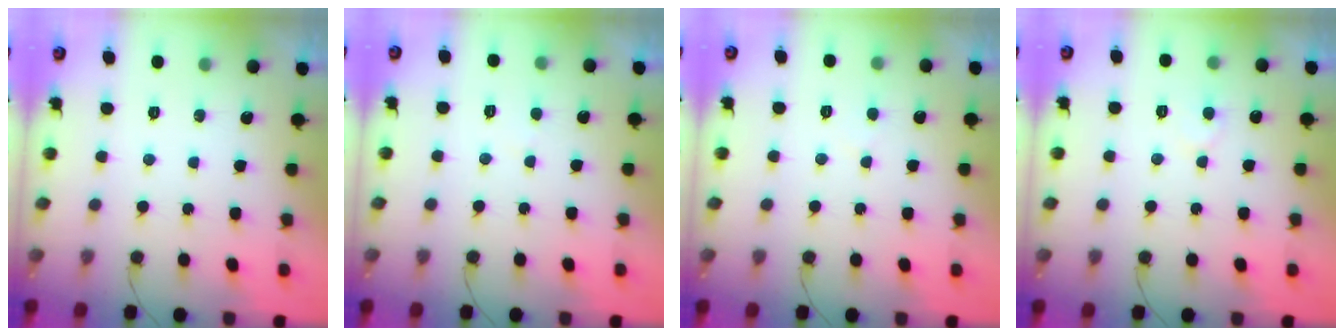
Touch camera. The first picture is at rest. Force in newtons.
{"total": 2.1, "press": 2.1, "slide": 0.2}
{"total": 1.4, "press": 1.3, "slide": 0.1}
{"total": 5.1, "press": 5.1, "slide": 0.4}